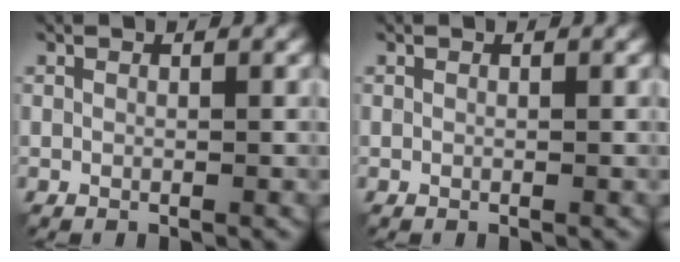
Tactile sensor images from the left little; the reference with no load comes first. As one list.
[{"total": 0.0}]